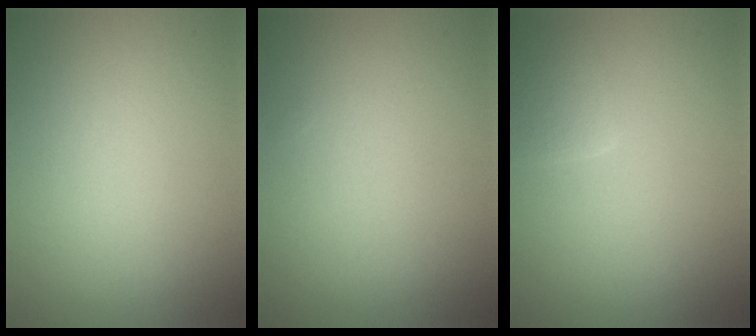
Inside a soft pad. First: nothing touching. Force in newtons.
{"total": 0.0}
{"total": 1.9, "press": 1.9, "slide": 0.1}